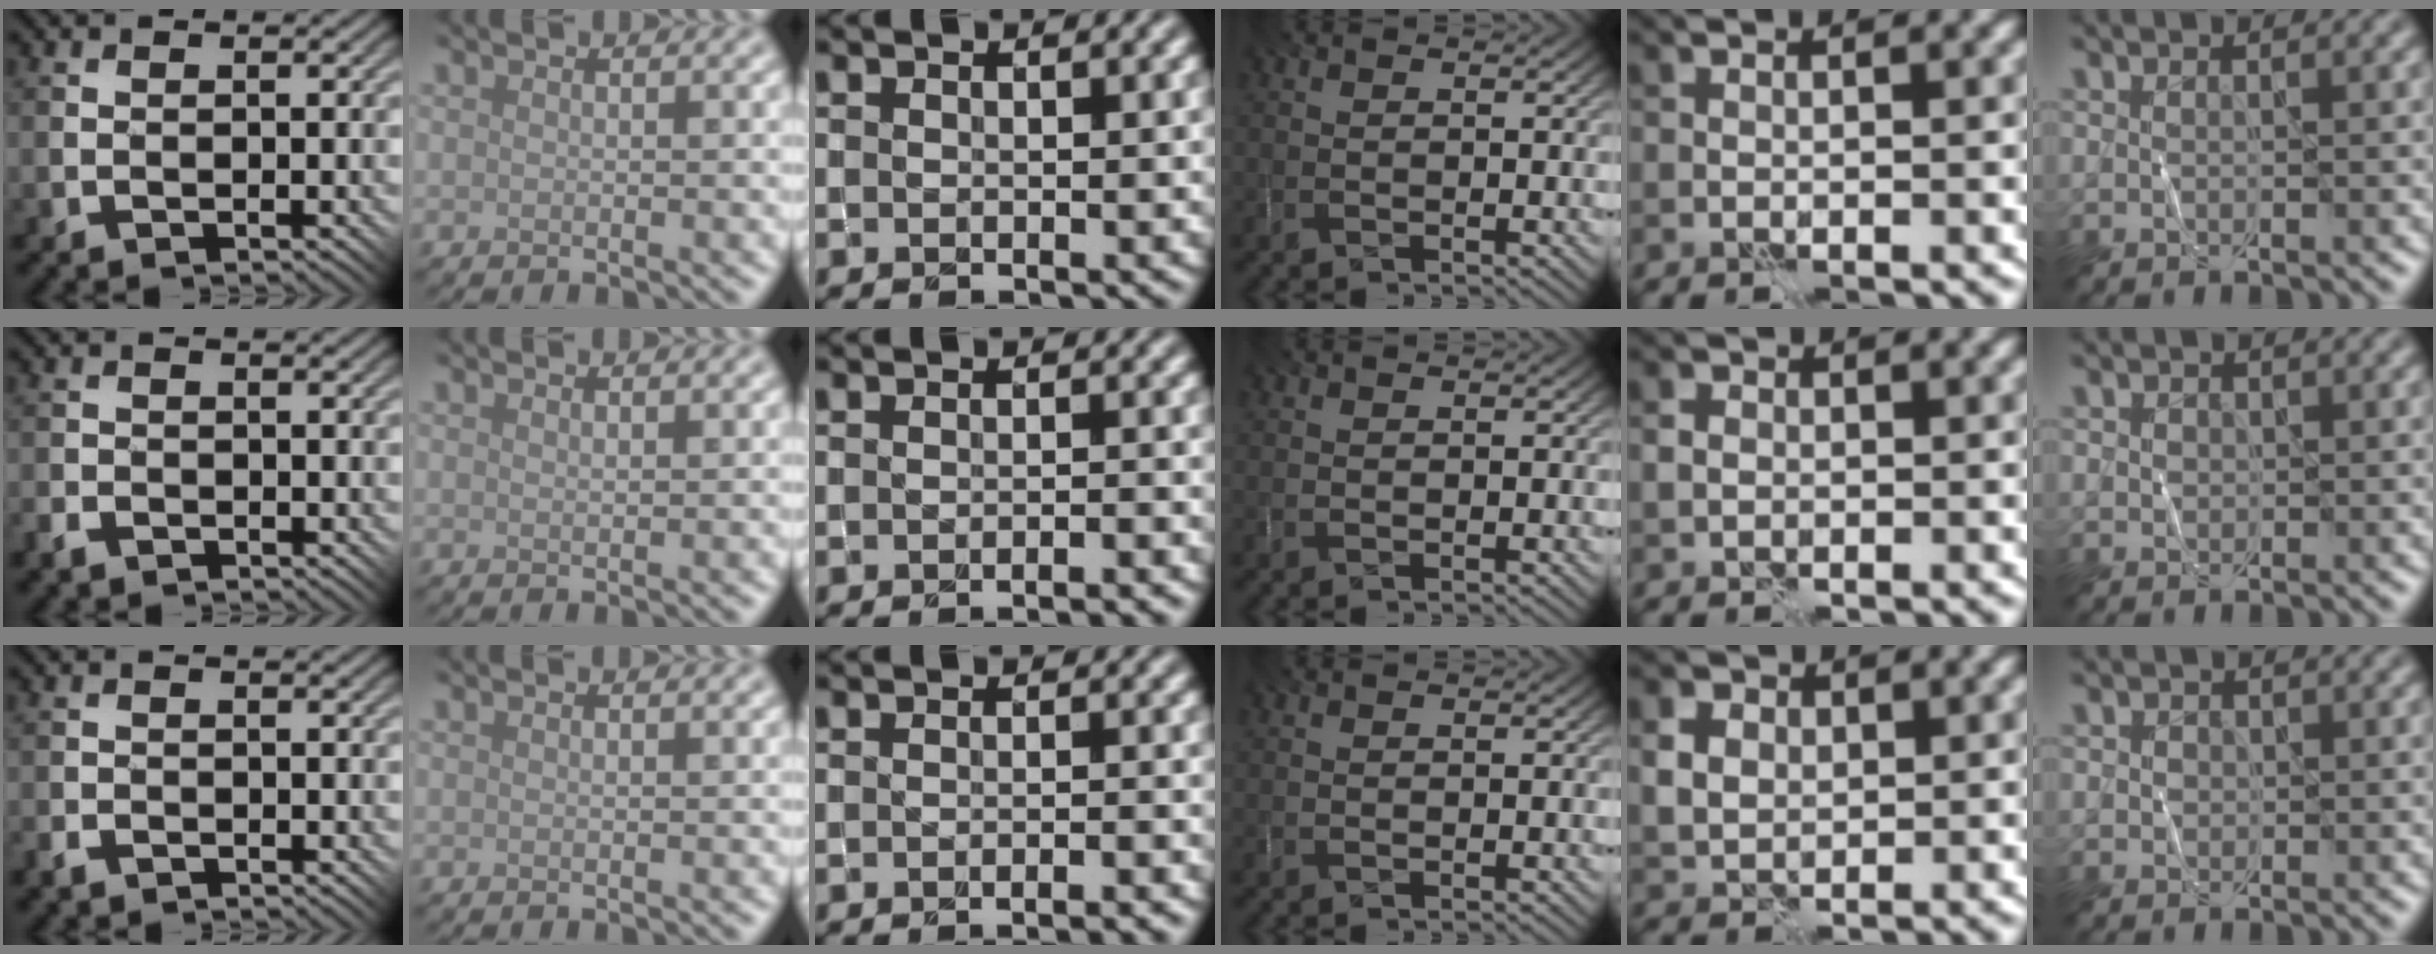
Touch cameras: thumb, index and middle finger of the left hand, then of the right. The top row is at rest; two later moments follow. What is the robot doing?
{"motion": "fold", "object": "shorts"}